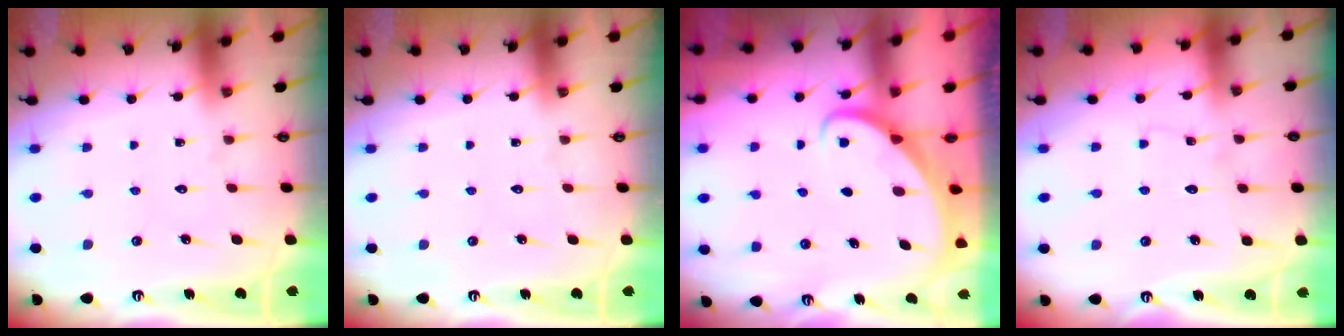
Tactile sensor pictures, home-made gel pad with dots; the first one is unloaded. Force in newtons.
{"total": 0.0}
{"total": 2.2, "press": 2.2, "slide": 0.2}
{"total": 5.0, "press": 4.9, "slide": 0.5}